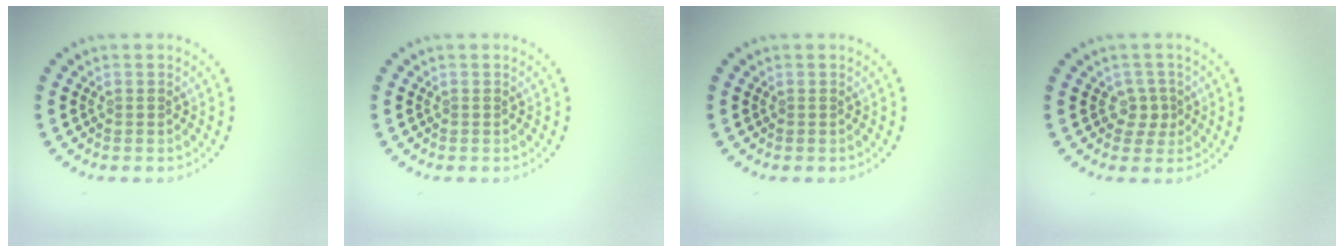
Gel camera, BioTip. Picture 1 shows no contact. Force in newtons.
{"total": 0.0}
{"total": 0.0}
{"total": 1.7, "press": 1.3, "slide": 1.2}